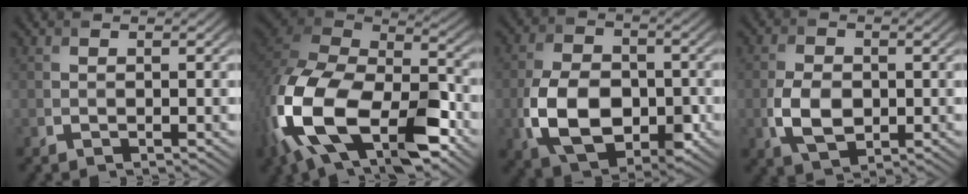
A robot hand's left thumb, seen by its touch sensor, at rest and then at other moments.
{"total": 20.4, "force": [-8.2, 11.3, 14.8], "torque": [-0.355, -0.052, -0.129]}
{"total": 11.0, "force": [-2.8, 7.1, 7.8], "torque": [-0.171, -0.014, -0.054]}
{"total": 5.4, "force": [-0.9, 3.6, 4.0], "torque": [-0.089, -0.009, -0.018]}